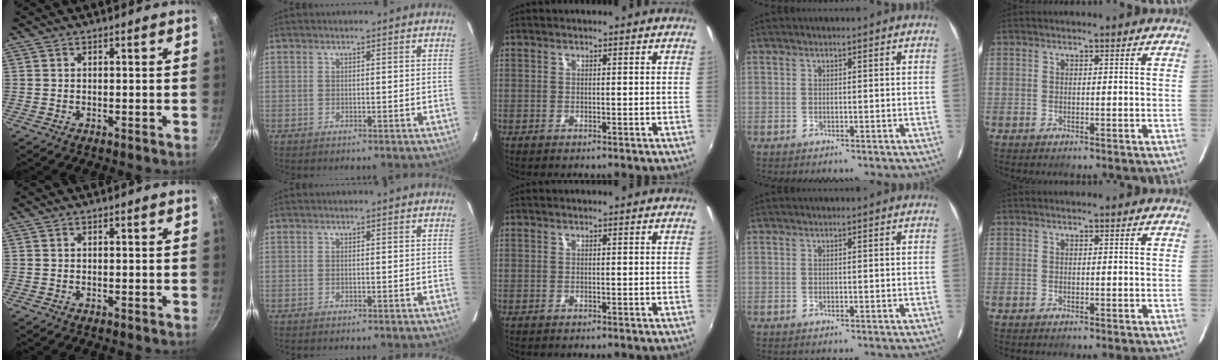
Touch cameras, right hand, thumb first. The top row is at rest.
{}